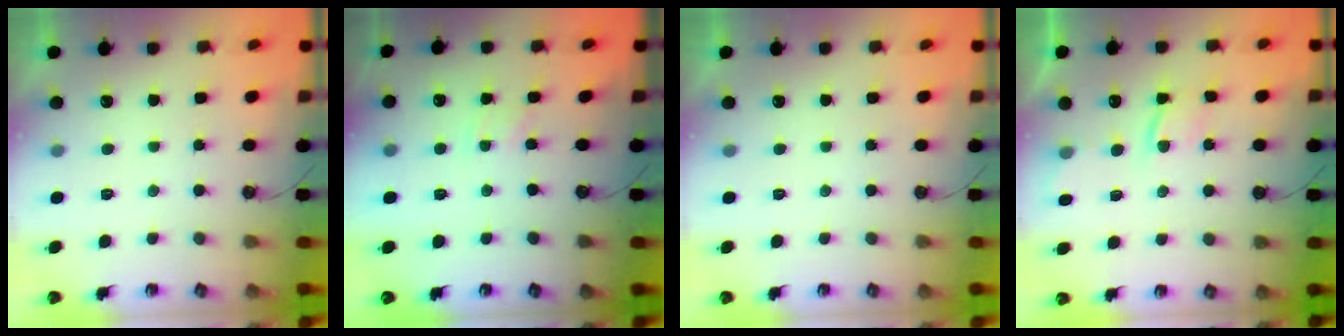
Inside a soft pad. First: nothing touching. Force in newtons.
{"total": 1.9, "press": 1.9, "slide": 0.4}
{"total": 0.0}
{"total": 4.9, "press": 4.8, "slide": 0.8}